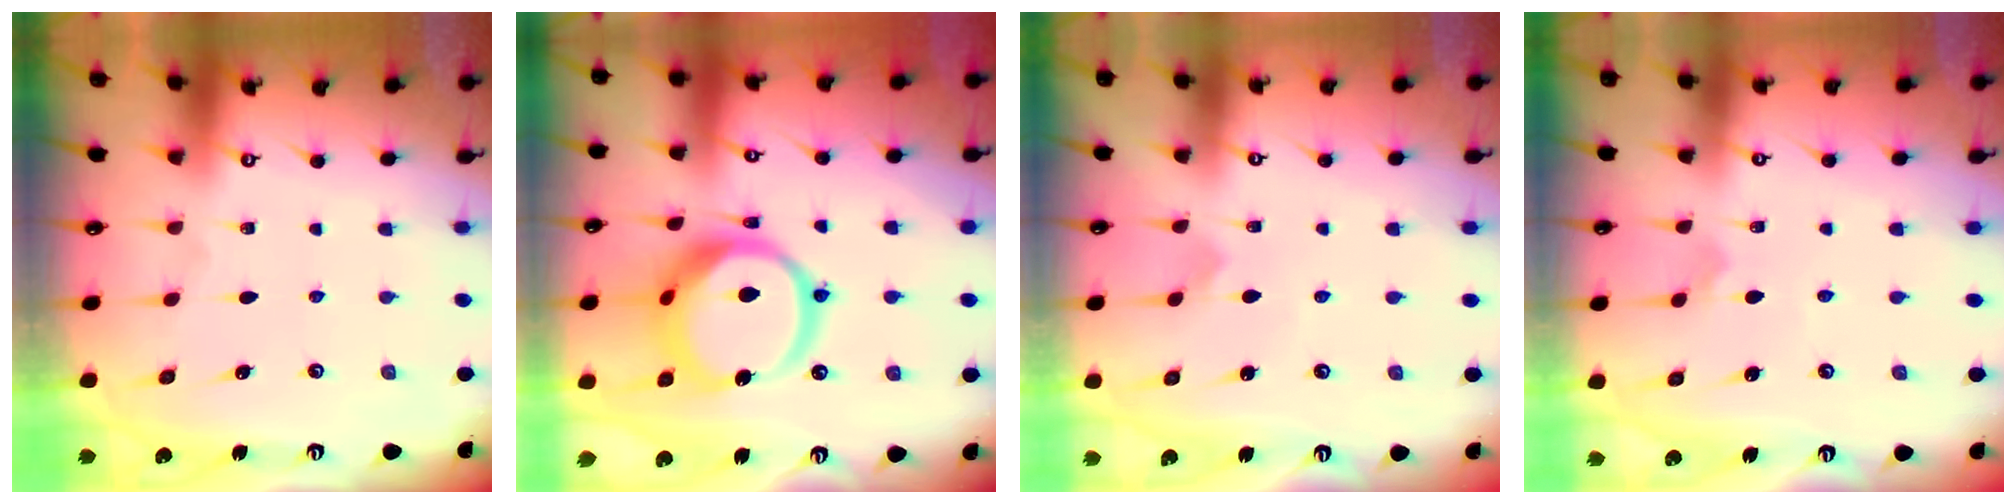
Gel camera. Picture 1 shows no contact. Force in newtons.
{"total": 16.5, "press": 16.4, "slide": 2.1}
{"total": 3.3, "press": 3.3, "slide": 0.1}
{"total": 2.7, "press": 2.7, "slide": 0.3}